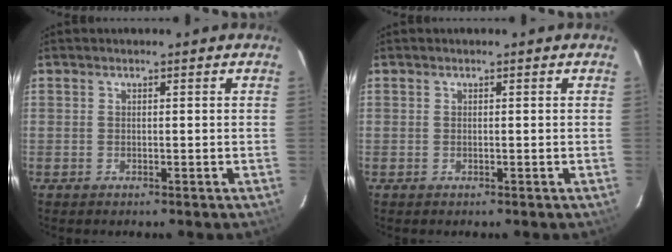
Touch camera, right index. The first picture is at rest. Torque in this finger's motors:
{"motor_torque": [0.00, 0.00, 0.02, 0.00]}